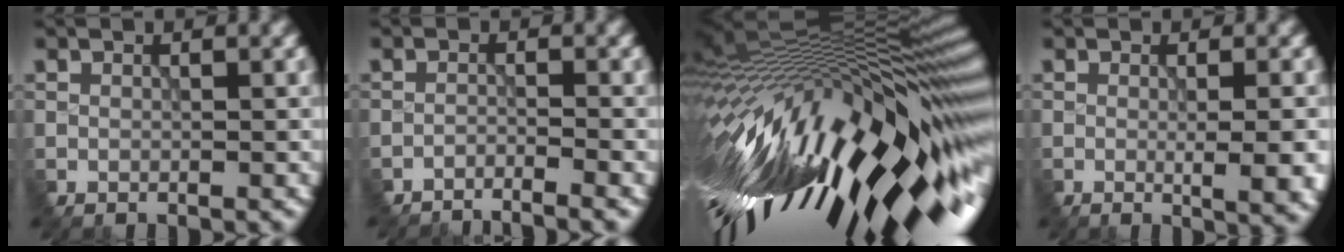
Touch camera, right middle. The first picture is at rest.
{"total": 3.6, "force": [-3.5, 0.0, 0.8], "torque": [-0.018, 0.003, -0.065]}
{"total": 17.5, "force": [-3.9, 4.6, 16.4], "torque": [-0.295, 0.002, -0.078]}
{"total": 6.0, "force": [-1.0, 2.1, 5.5], "torque": [-0.056, 0.003, -0.005]}